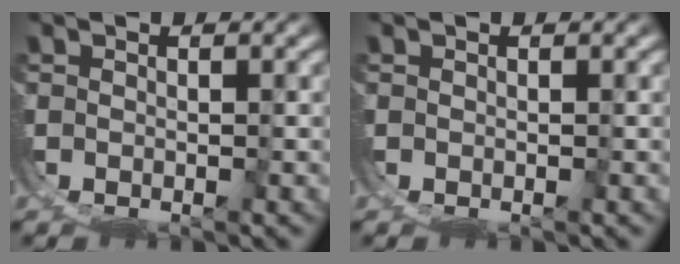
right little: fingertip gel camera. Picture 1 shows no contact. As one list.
[{"total": 0.0}]